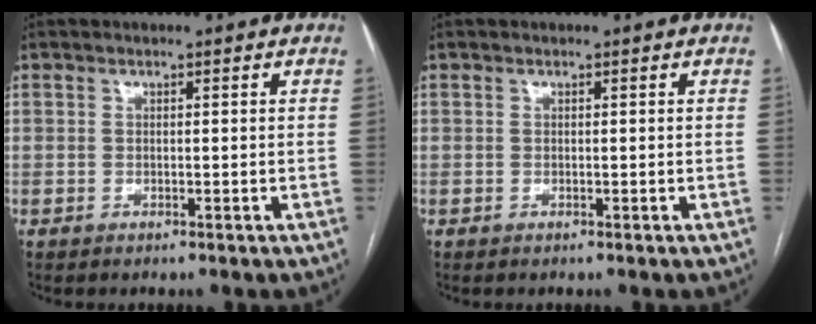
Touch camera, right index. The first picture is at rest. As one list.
[{"total": 0.0}]